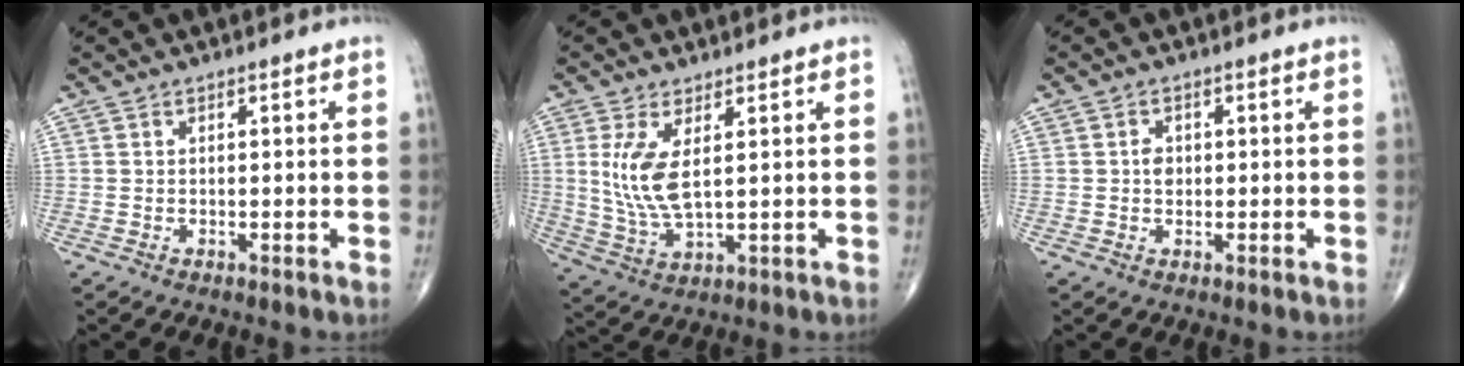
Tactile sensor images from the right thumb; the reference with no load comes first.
{"total": 8.5, "force": [1.9, 3.3, 7.6], "torque": [-0.168, -0.018, 0.048]}
{"total": 2.1, "force": [0.1, 1.7, 1.2], "torque": [-0.009, 0.003, 0.001]}